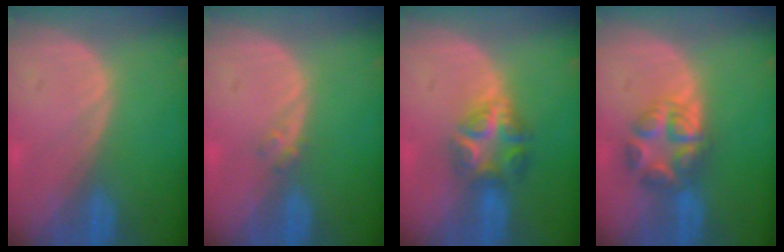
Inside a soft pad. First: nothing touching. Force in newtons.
{"total": 1.4, "press": 1.2, "slide": 0.7}
{"total": 6.0, "press": 5.9, "slide": 0.4}
{"total": 6.3, "press": 6.3, "slide": 0.1}